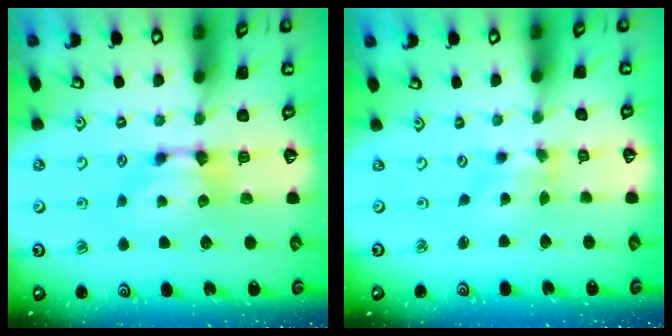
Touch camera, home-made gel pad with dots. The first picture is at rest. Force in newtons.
{"total": 1.2, "press": 0.2, "slide": 1.1}